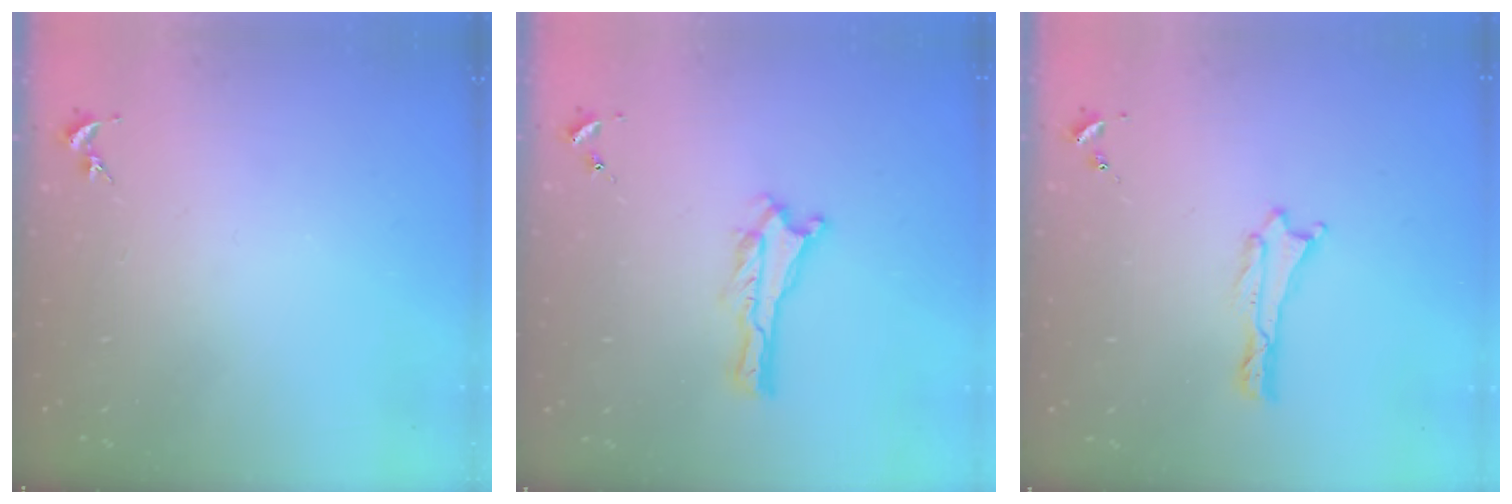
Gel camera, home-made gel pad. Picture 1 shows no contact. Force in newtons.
{"total": 0.0}
{"total": 0.0}